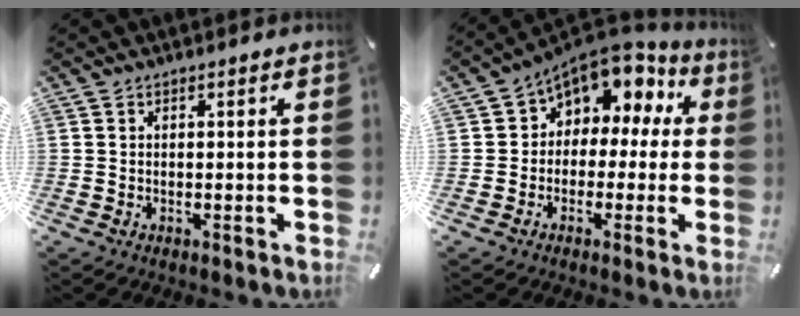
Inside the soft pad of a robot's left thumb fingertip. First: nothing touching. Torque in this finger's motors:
{"motor_torque": [2.13, 2.63, 0.95, 0.57, 0.04]}